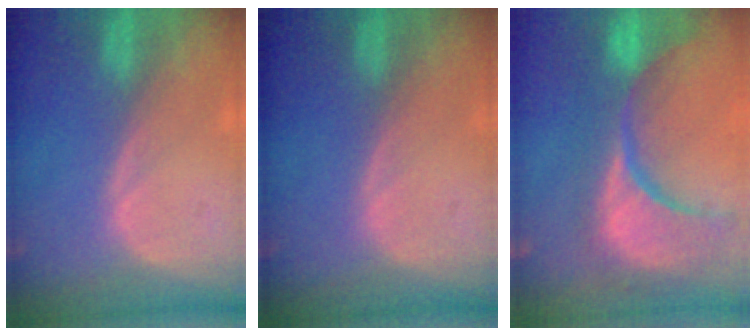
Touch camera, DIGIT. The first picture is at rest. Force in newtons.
{"total": 0.0}
{"total": 15.3, "press": 12.1, "slide": 9.3}